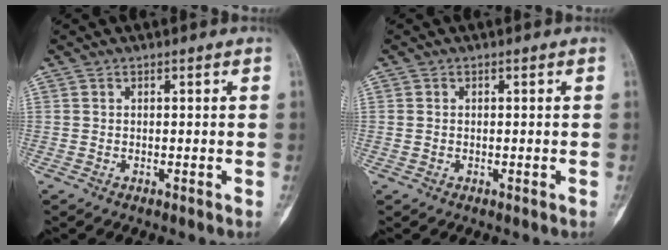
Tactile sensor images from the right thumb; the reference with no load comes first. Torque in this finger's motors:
{"motor_torque": [-0.50, 0.00, -0.09, -0.13, -0.02]}